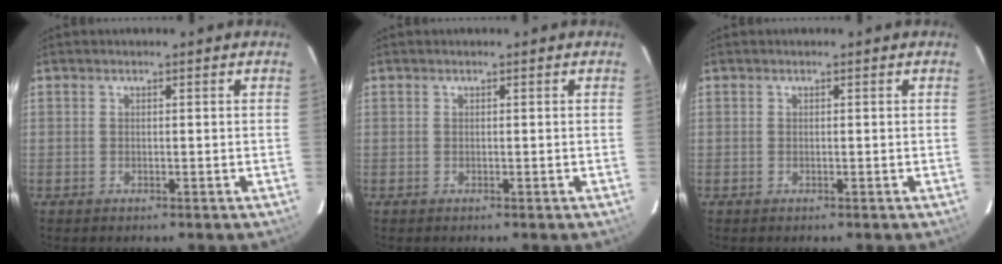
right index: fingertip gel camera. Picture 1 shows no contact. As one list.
[{"total": 0.0}, {"total": 0.0}]